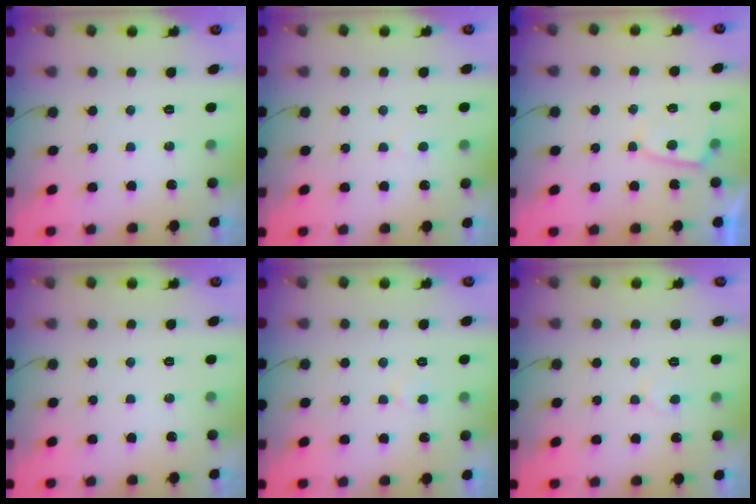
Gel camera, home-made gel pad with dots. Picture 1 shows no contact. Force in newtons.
{"total": 2.5, "press": 2.5, "slide": 0.2}
{"total": 3.0, "press": 2.9, "slide": 0.3}
{"total": 0.0}
{"total": 3.1, "press": 3.1, "slide": 0.3}
{"total": 3.2, "press": 3.1, "slide": 0.3}